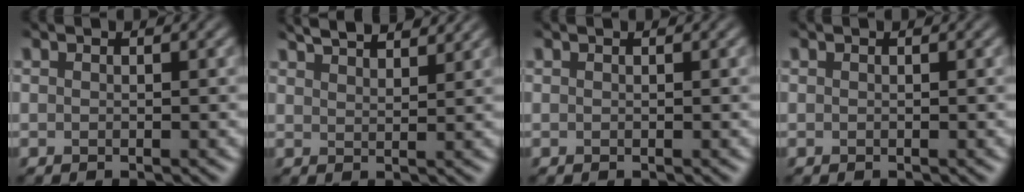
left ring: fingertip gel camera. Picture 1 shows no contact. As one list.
[{"total": 4.8, "force": [4.1, 1.2, 2.3], "torque": [-0.022, 0.018, 0.042]}, {"total": 0.0}, {"total": 0.0}]